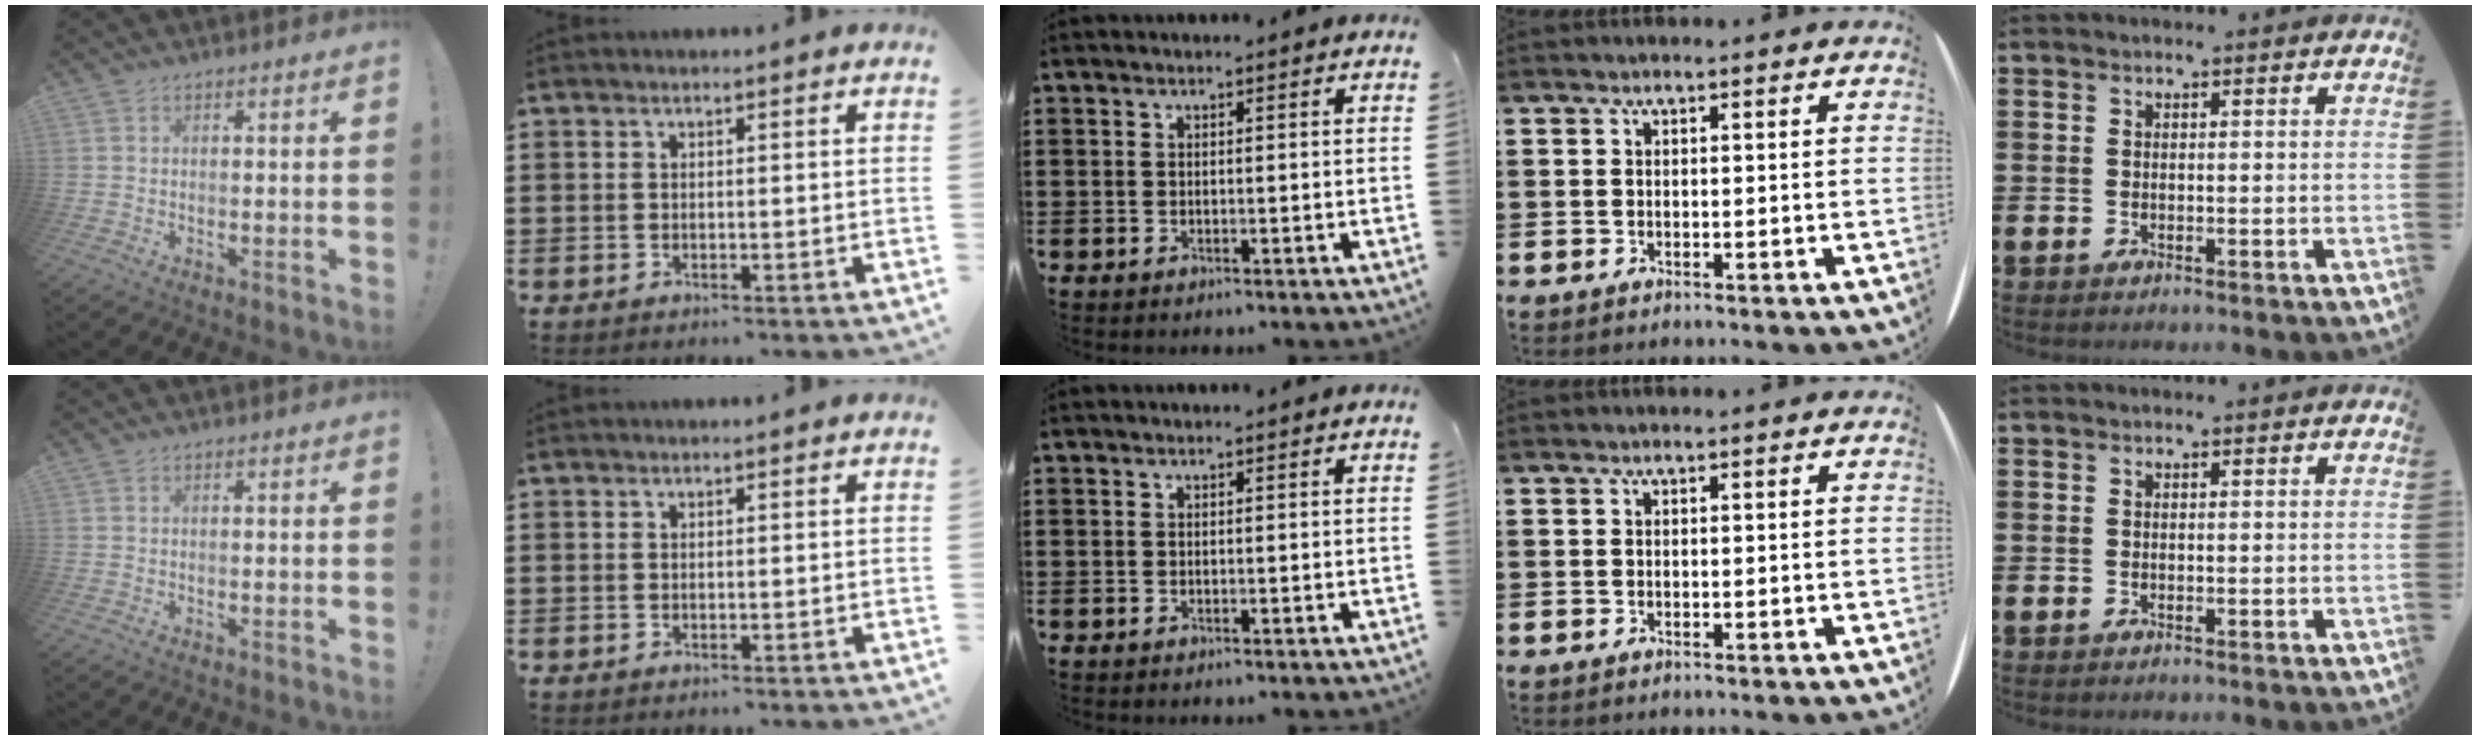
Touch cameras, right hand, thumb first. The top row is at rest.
{}